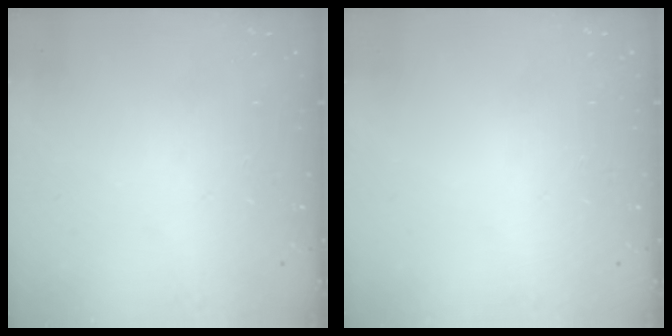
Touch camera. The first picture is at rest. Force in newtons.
{"total": 0.0}